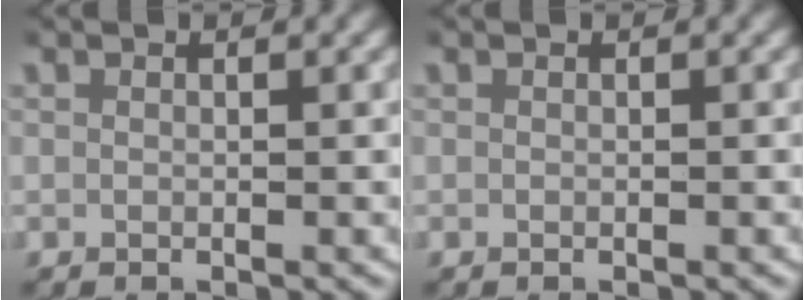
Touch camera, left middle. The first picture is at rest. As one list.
[{"total": 0.0}]